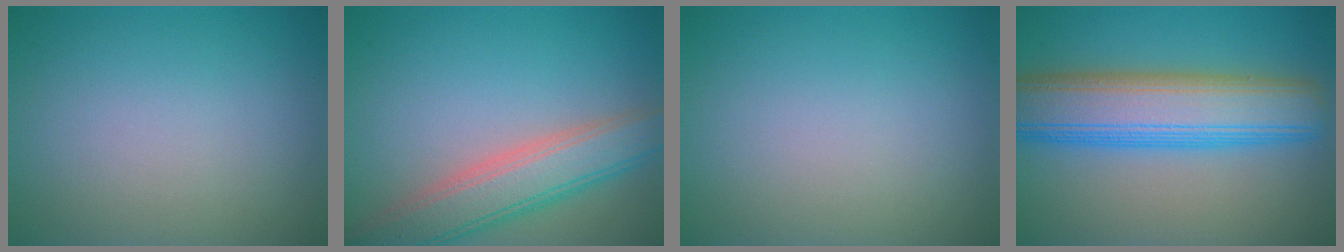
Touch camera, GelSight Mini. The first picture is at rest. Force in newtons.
{"total": 6.0, "press": 6.0, "slide": 0.2}
{"total": 0.0}
{"total": 9.6, "press": 9.6, "slide": 0.2}